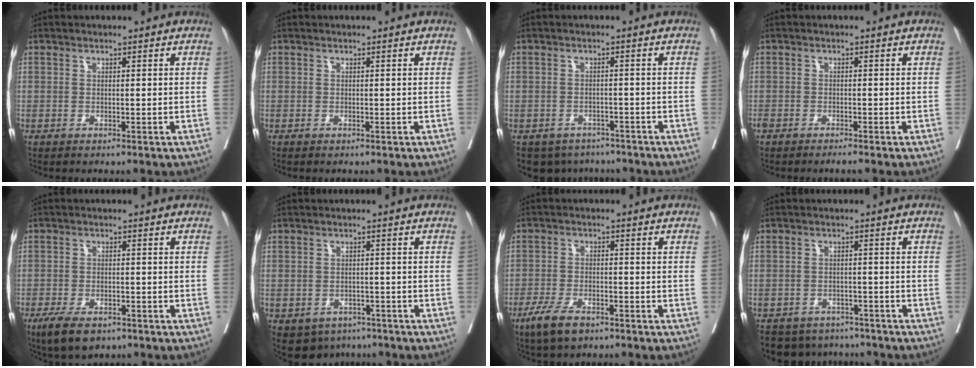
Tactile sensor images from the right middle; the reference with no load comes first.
{"total": 0.0}
{"total": 6.3, "force": [-5.3, 3.4, 0.3], "torque": [0.000, 0.003, -0.069]}
{"total": 1.9, "force": [-1.6, 0.1, 1.0], "torque": [-0.020, -0.004, -0.030]}
{"total": 6.5, "force": [-4.5, 2.7, 3.9], "torque": [-0.075, -0.011, -0.073]}
{"total": 6.5, "force": [-4.2, 4.7, 1.5], "torque": [-0.028, 0.005, -0.054]}
{"total": 5.8, "force": [-4.0, 1.9, 3.8], "torque": [-0.086, -0.010, -0.071]}
{"total": 7.9, "force": [-7.1, 3.5, 0.6], "torque": [-0.009, 0.007, -0.090]}